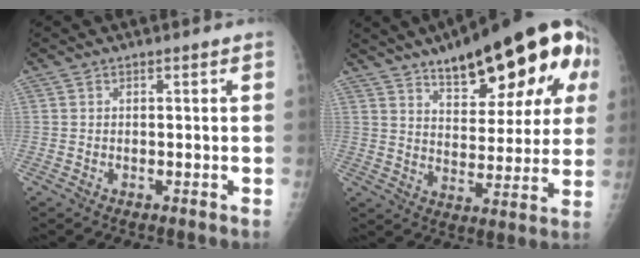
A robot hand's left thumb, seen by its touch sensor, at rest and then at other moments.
{"total": 23.3, "force": [11.4, 8.6, 18.5], "torque": [-0.228, -0.018, 0.162]}